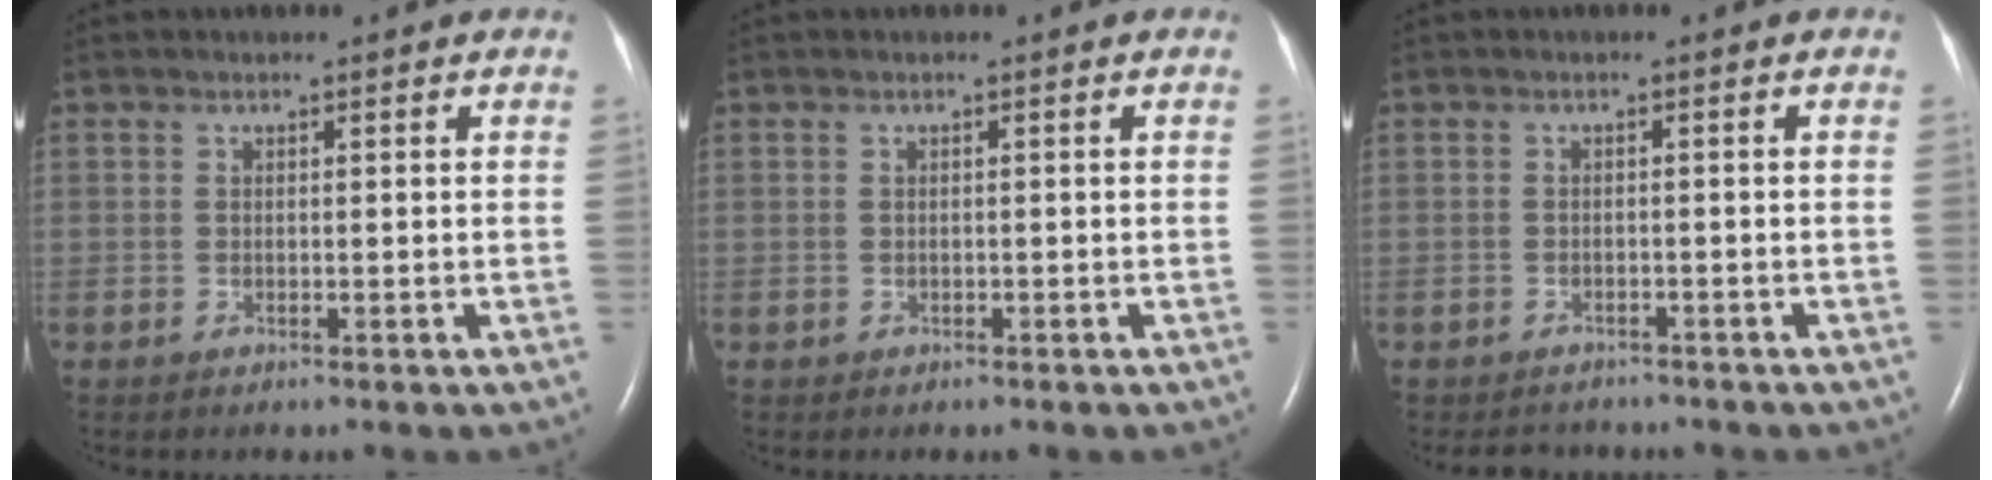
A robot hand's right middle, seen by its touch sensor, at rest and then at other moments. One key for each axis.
{"total": 0.0}
{"total": 3.6, "fx": -3.3, "fy": 1.4, "fz": 0.2, "tx": -0.004, "ty": -0.003, "tz": -0.046}